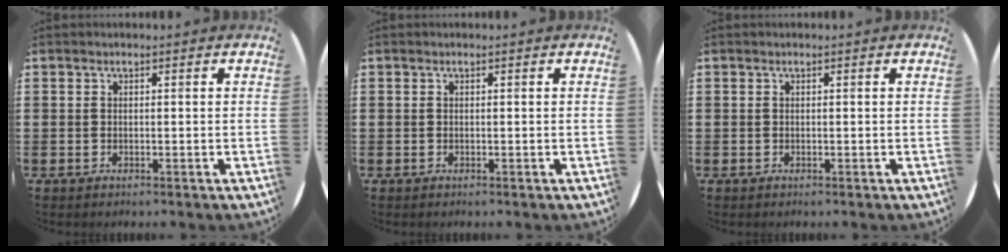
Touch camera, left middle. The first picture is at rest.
{"total": 0.0}
{"total": 0.0}